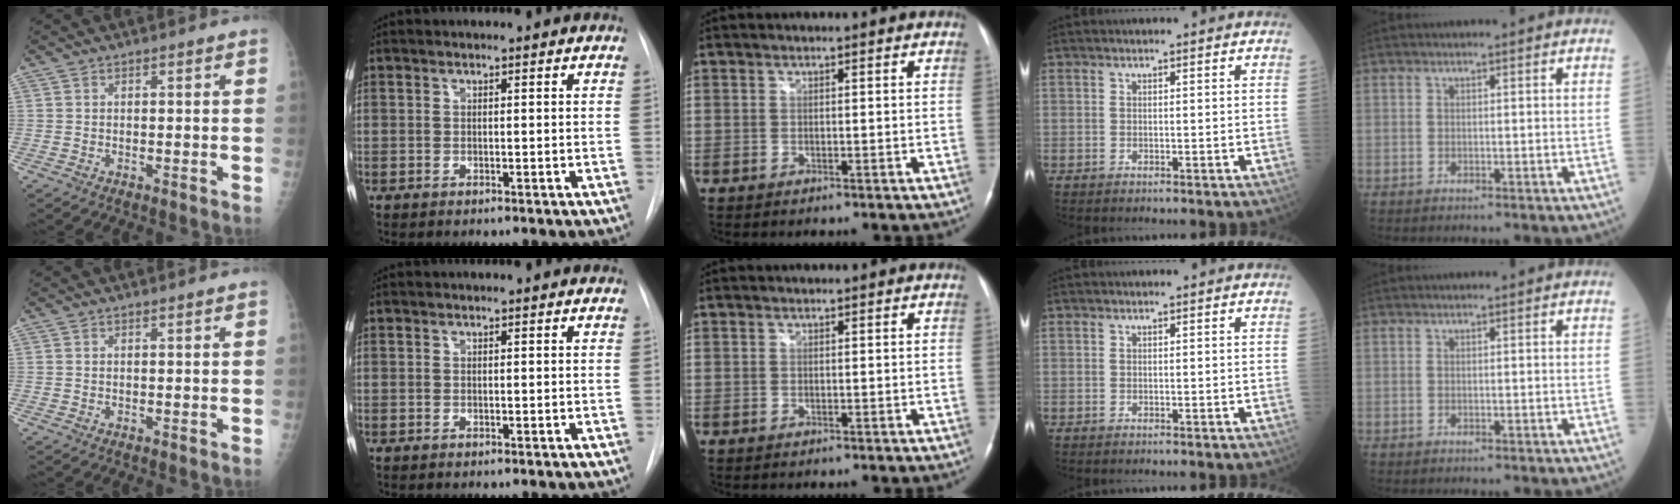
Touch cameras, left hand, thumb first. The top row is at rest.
{}